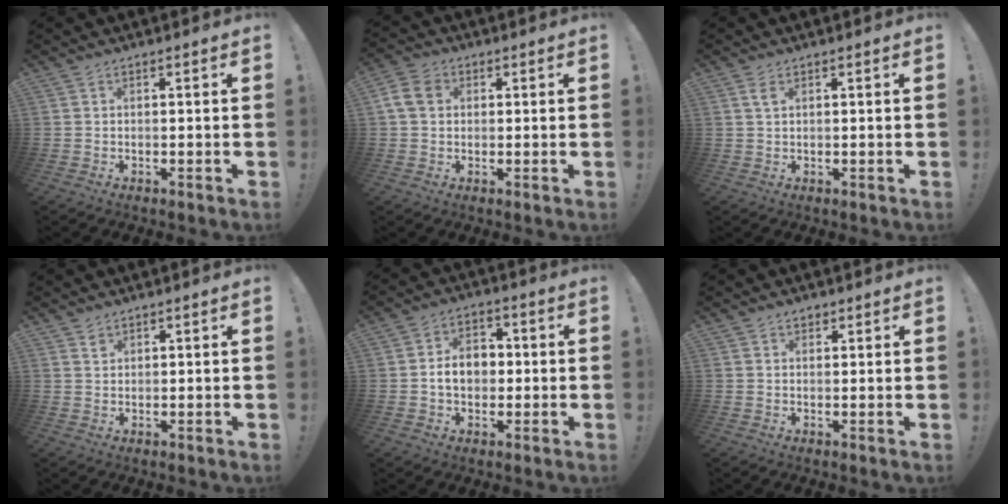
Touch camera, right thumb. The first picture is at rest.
{"total": 8.0, "force": [1.7, 6.2, 4.8], "torque": [-0.100, 0.011, 0.039]}
{"total": 2.3, "force": [1.1, 1.1, 1.7], "torque": [-0.031, 0.001, 0.018]}
{"total": 1.6, "force": [1.2, 1.0, 0.4], "torque": [0.006, -0.008, 0.020]}
{"total": 9.1, "force": [-0.2, 6.8, 6.1], "torque": [-0.093, 0.015, -0.003]}
{"total": 1.8, "force": [1.1, 1.1, 0.7], "torque": [-0.006, -0.002, 0.020]}